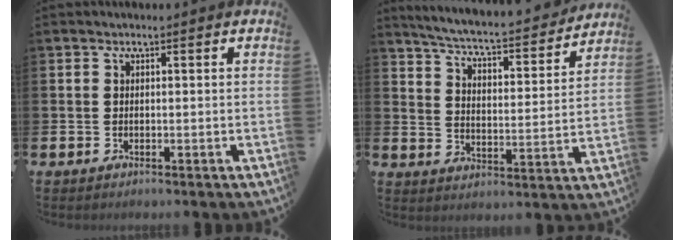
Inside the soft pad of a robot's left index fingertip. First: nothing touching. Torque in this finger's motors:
{"motor_torque": [-0.02, -0.78, 0.49, 0.21]}